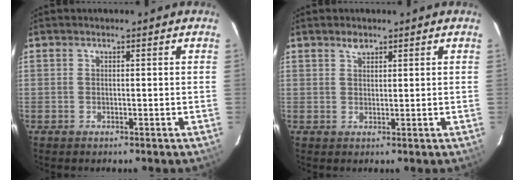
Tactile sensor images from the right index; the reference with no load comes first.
{"total": 1.7, "force": [1.2, 1.0, 0.7], "torque": [-0.011, 0.004, 0.021]}